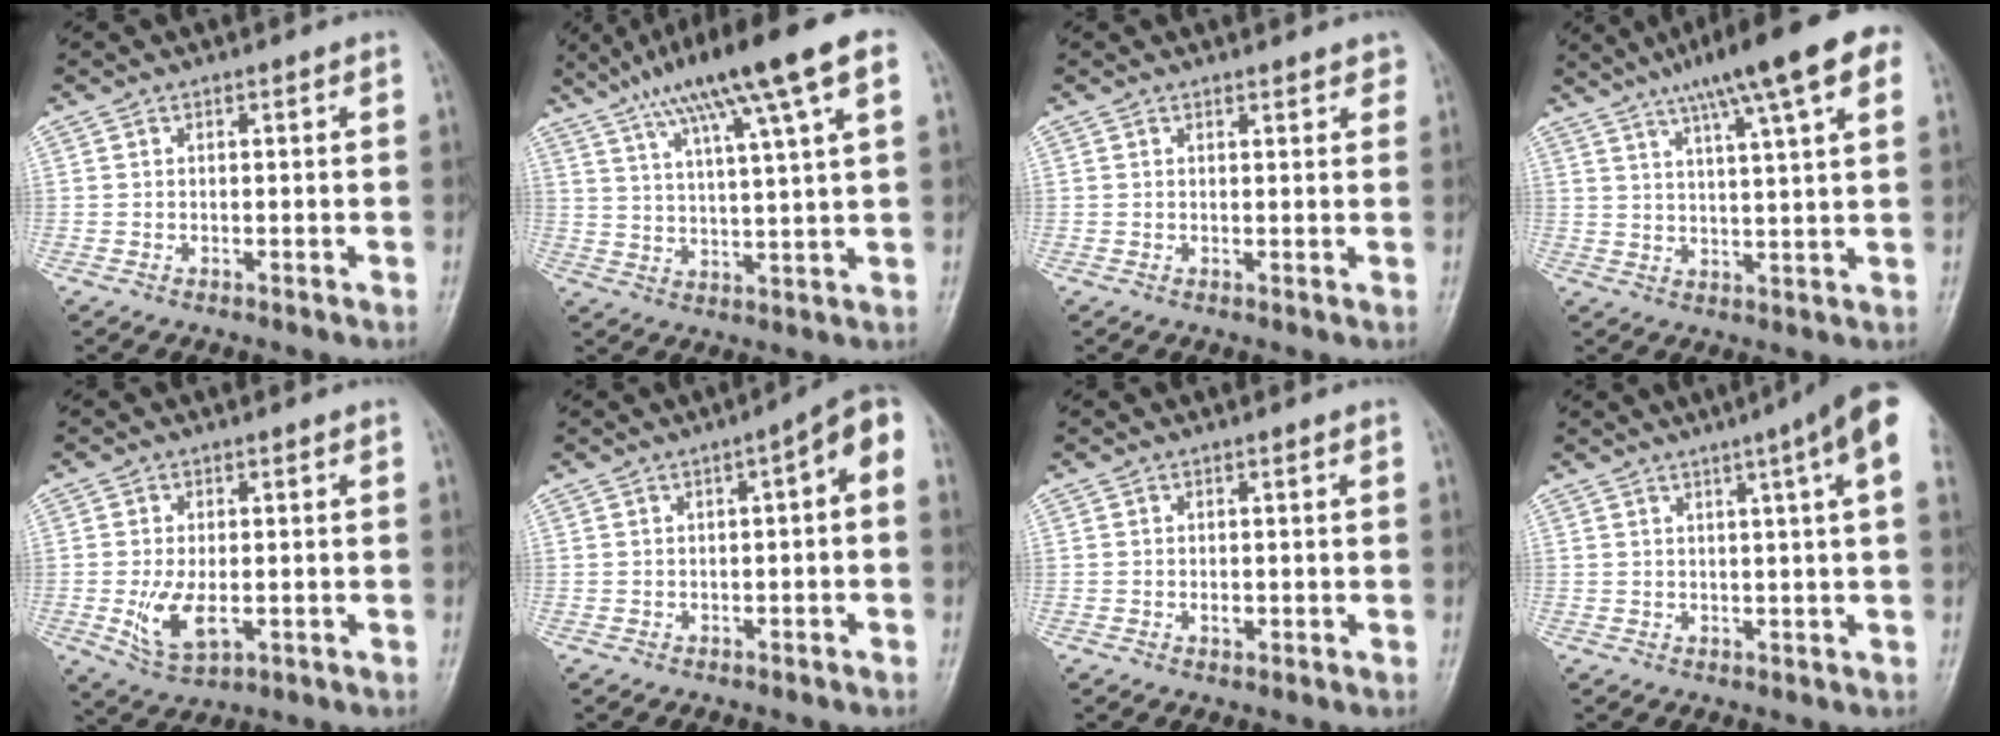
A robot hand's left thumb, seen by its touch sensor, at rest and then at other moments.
{"total": 17.3, "force": [9.2, 2.4, 14.4], "torque": [-0.235, 0.007, 0.149]}
{"total": 2.2, "force": [1.9, 0.9, 0.8], "torque": [0.008, -0.005, 0.017]}
{"total": 16.8, "force": [9.4, 2.9, 13.7], "torque": [-0.195, 0.005, 0.136]}
{"total": 6.8, "force": [-1.1, 3.8, 5.6], "torque": [-0.107, -0.016, -0.011]}
{"total": 6.0, "force": [0.5, 2.0, 5.6], "torque": [-0.063, 0.030, -0.004]}
{"total": 0.9, "force": [0.1, 0.7, 0.6], "torque": [-0.005, -0.002, 0.002]}
{"total": 11.1, "force": [5.3, 0.5, 9.7], "torque": [-0.127, 0.010, 0.056]}